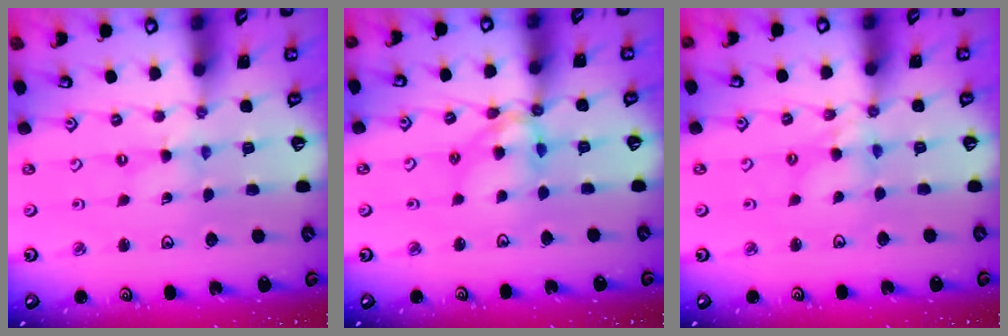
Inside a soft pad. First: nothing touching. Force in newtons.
{"total": 11.5, "press": 11.4, "slide": 1.4}
{"total": 5.7, "press": 5.7, "slide": 0.3}